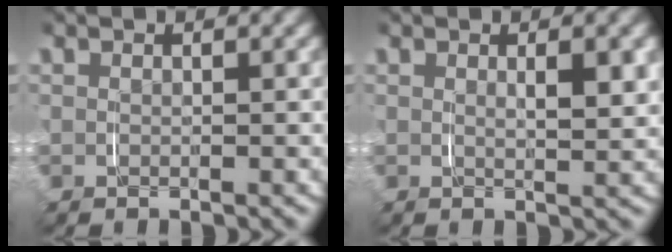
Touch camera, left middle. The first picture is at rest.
{"total": 1.2, "force": [0.9, -0.5, 0.7], "torque": [-0.009, 0.003, 0.017]}